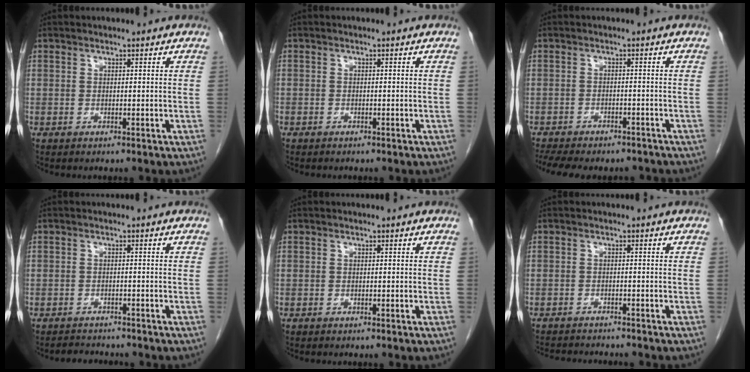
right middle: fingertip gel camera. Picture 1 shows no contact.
{"total": 0.6, "force": [-0.4, 0.3, 0.1], "torque": [-0.010, 0.002, -0.009]}
{"total": 13.0, "force": [-11.2, 4.2, 5.2], "torque": [-0.111, -0.001, -0.146]}
{"total": 3.8, "force": [-3.7, 1.0, 0.2], "torque": [-0.007, -0.007, -0.057]}
{"total": 0.0}
{"total": 7.8, "force": [-7.4, 1.2, 2.2], "torque": [-0.035, -0.004, -0.104]}